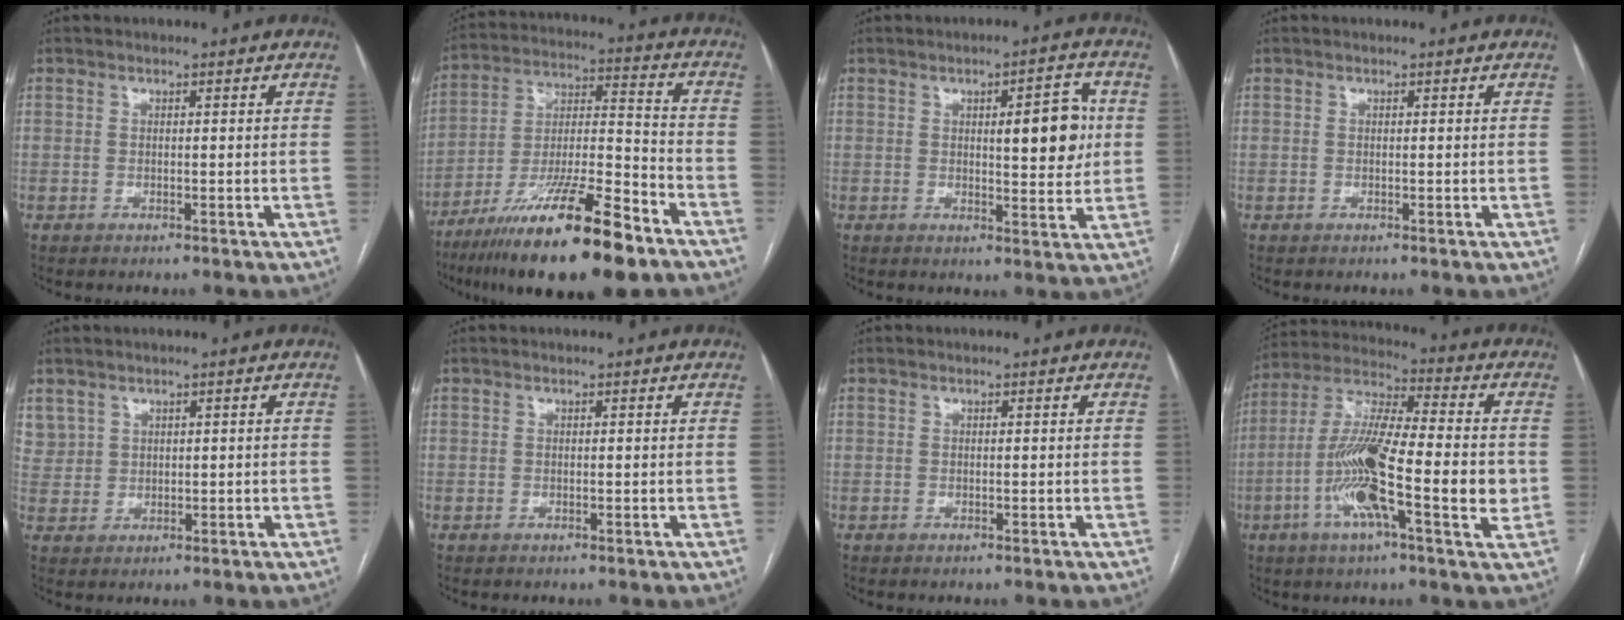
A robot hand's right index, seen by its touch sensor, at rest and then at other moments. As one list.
[{"total": 21.4, "force": [-13.9, 2.7, 16.0], "torque": [-0.270, -0.029, -0.240]}, {"total": 8.0, "force": [1.3, 2.3, 7.6], "torque": [-0.098, 0.007, 0.018]}, {"total": 0.0}, {"total": 3.7, "force": [2.0, 3.0, 0.4], "torque": [-0.006, 0.012, 0.048]}, {"total": 0.0}, {"total": 0.0}, {"total": 18.3, "force": [-3.7, 3.0, 17.7], "torque": [-0.333, -0.001, -0.070]}]